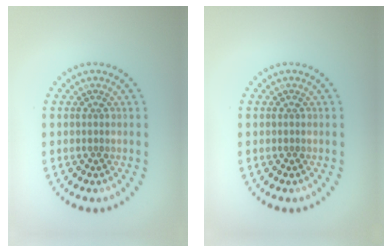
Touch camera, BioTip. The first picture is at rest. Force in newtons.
{"total": 0.0}